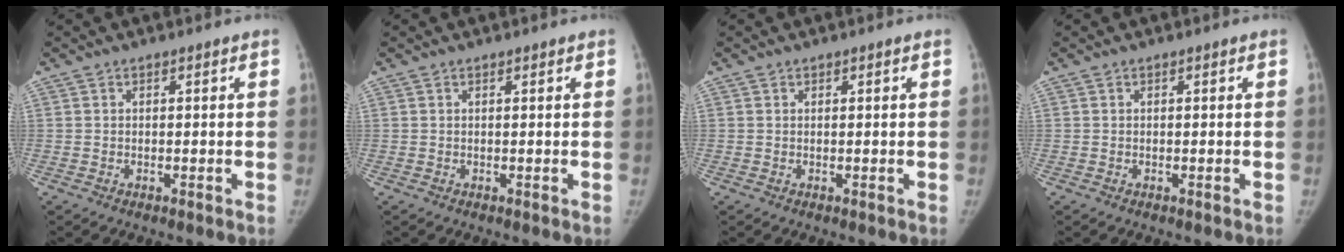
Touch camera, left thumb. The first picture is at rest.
{"total": 0.0}
{"total": 0.0}
{"total": 0.0}